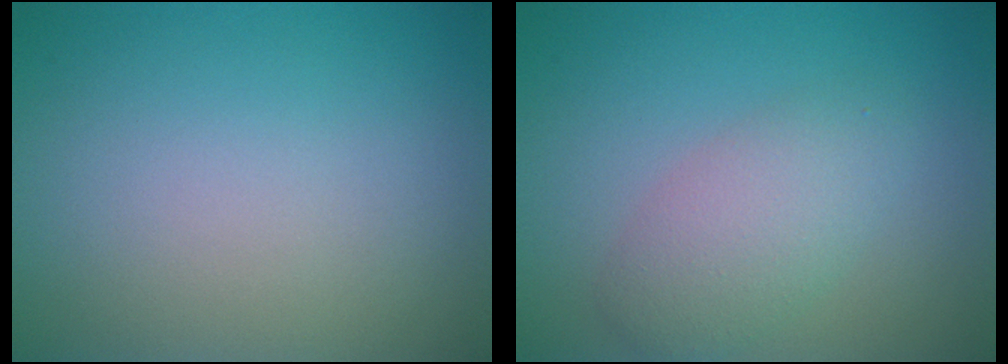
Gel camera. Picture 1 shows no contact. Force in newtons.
{"total": 3.6, "press": 3.6, "slide": 0.1}